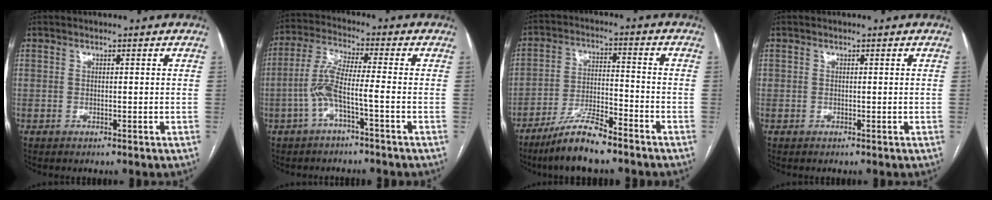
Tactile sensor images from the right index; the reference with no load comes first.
{"total": 6.8, "force": [-2.4, 0.2, 6.4], "torque": [-0.139, 0.017, -0.050]}
{"total": 9.4, "force": [-7.5, 0.9, 5.6], "torque": [-0.110, -0.016, -0.139]}
{"total": 0.0}